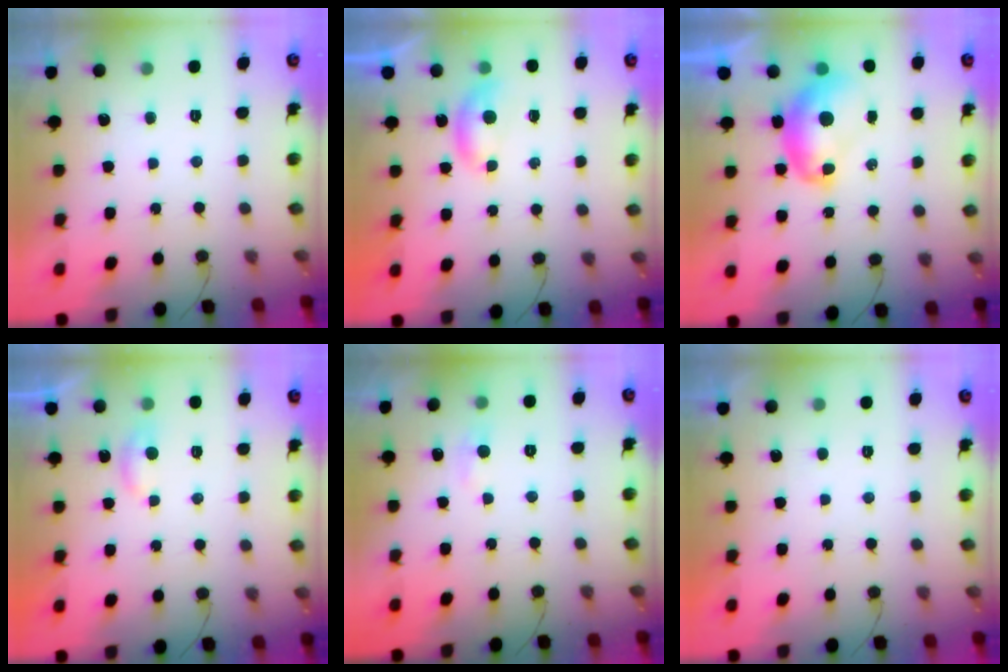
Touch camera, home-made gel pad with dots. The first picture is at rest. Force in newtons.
{"total": 4.0, "press": 4.0, "slide": 0.6}
{"total": 9.1, "press": 9.0, "slide": 1.0}
{"total": 3.5, "press": 3.4, "slide": 0.3}
{"total": 4.9, "press": 4.8, "slide": 0.8}
{"total": 0.0}